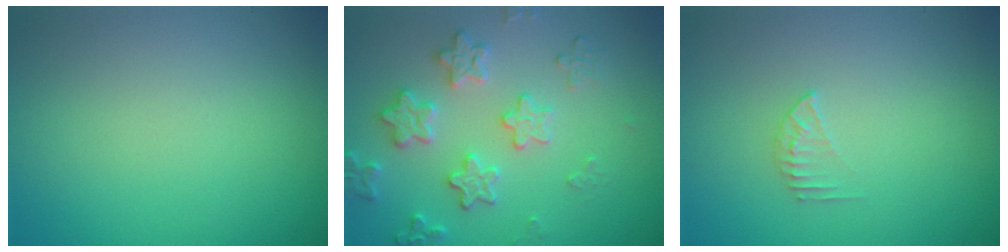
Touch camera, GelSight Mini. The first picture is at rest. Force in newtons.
{"total": 3.6, "press": 3.6, "slide": 0.7}
{"total": 1.3, "press": 1.3, "slide": 0.1}